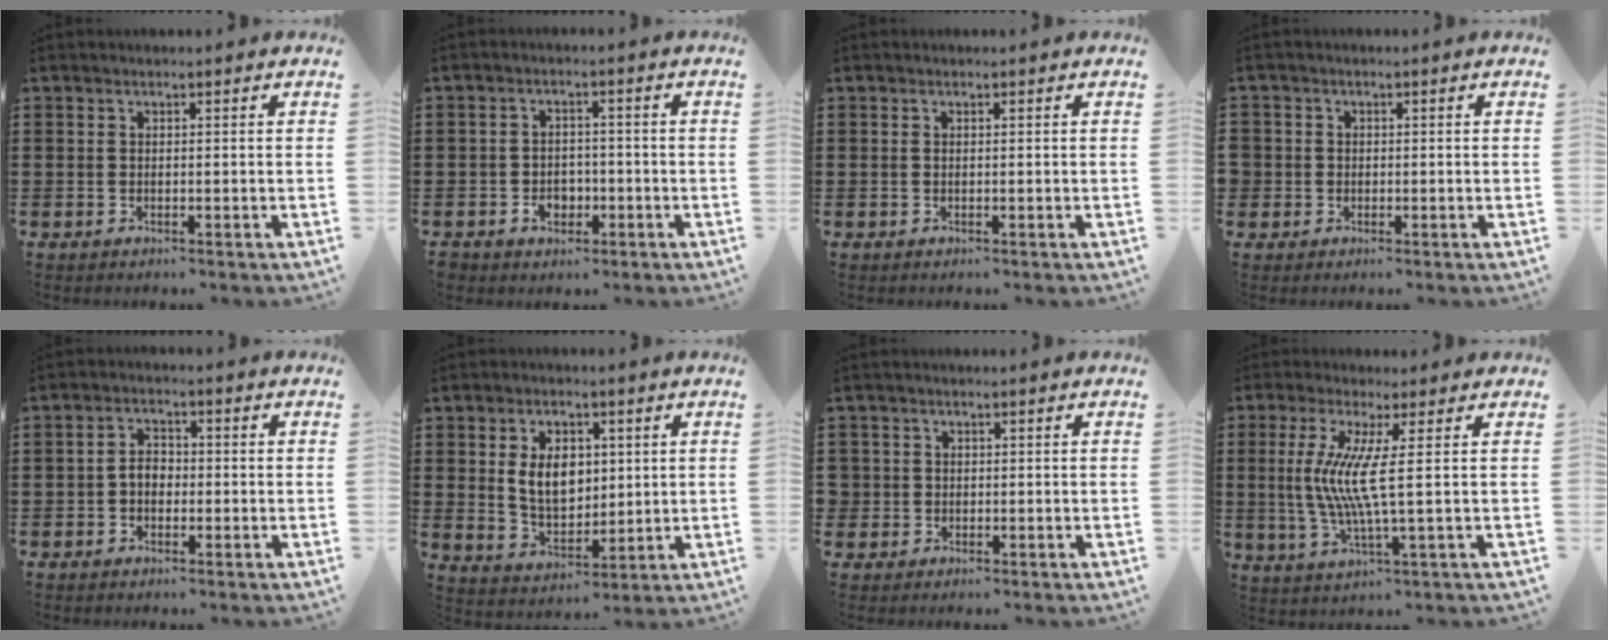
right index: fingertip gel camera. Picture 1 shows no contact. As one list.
[{"total": 3.2, "force": [-1.4, 2.5, 1.2], "torque": [-0.027, 0.006, -0.030]}, {"total": 0.0}, {"total": 1.6, "force": [-0.4, 1.5, 0.0], "torque": [-0.005, 0.006, -0.010]}, {"total": 2.9, "force": [-0.6, 2.0, 2.0], "torque": [-0.049, 0.002, -0.015]}, {"total": 7.5, "force": [1.5, 5.0, 5.3], "torque": [-0.092, 0.006, 0.023]}, {"total": 1.6, "force": [-0.2, 1.6, 0.0], "torque": [-0.006, 0.008, -0.007]}, {"total": 8.3, "force": [0.9, -0.1, 8.3], "torque": [-0.184, -0.024, 0.006]}]